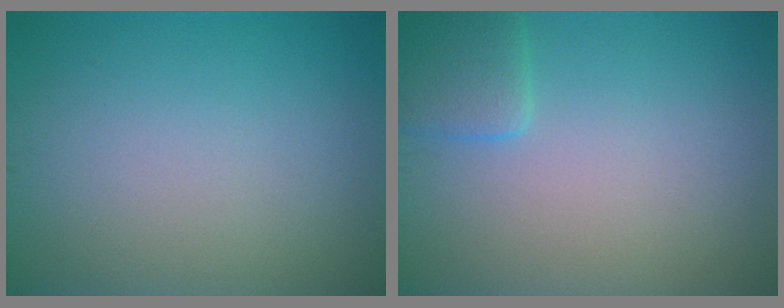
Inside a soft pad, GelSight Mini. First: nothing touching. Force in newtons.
{"total": 2.4, "press": 2.4, "slide": 0.3}